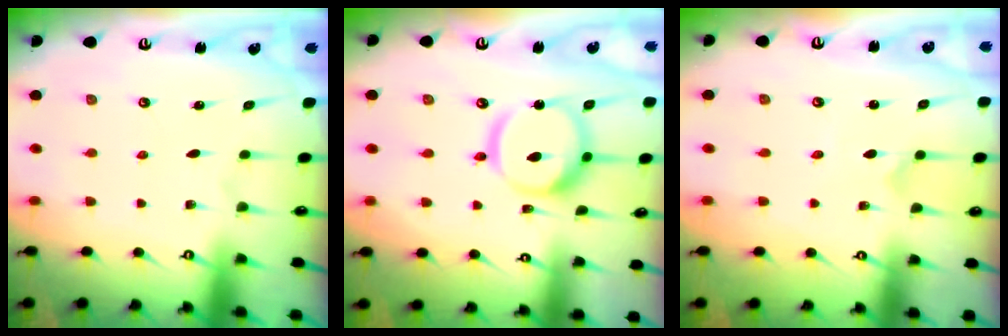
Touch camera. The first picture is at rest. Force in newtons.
{"total": 13.7, "press": 13.7, "slide": 1.3}
{"total": 0.0}